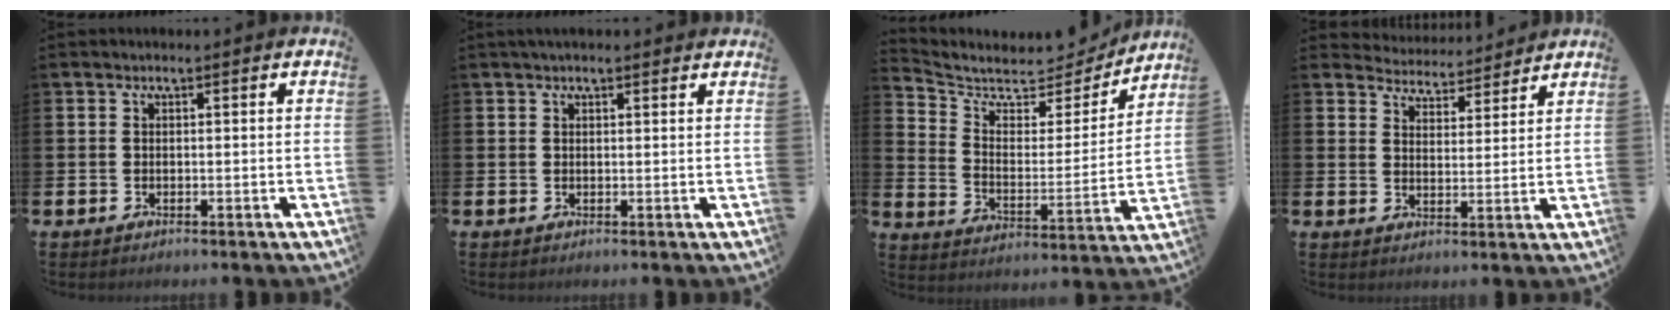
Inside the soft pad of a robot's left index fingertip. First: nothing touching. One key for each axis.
{"total": 1.4, "fx": 1.2, "fy": 0.3, "fz": 0.6, "tx": -0.008, "ty": 0.003, "tz": 0.022}
{"total": 6.3, "fx": 5.8, "fy": 2.2, "fz": 1.0, "tx": -0.047, "ty": -0.059, "tz": 0.093}
{"total": 4.7, "fx": 4.6, "fy": 1.0, "fz": -0.4, "tx": -0.004, "ty": -0.038, "tz": 0.080}